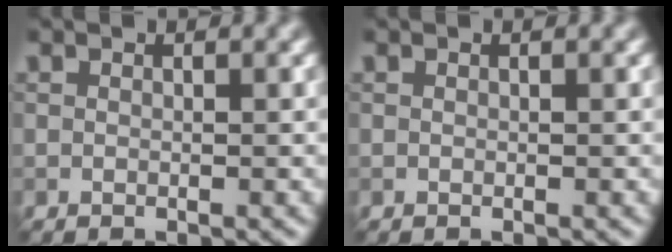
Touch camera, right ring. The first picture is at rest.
{"total": 0.0}